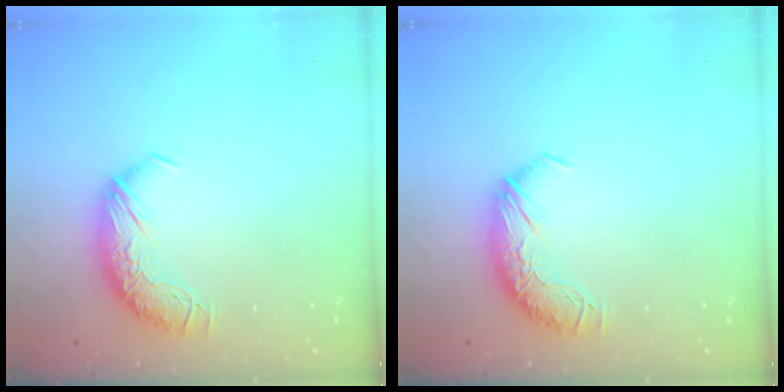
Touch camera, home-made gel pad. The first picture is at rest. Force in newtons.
{"total": 0.0}